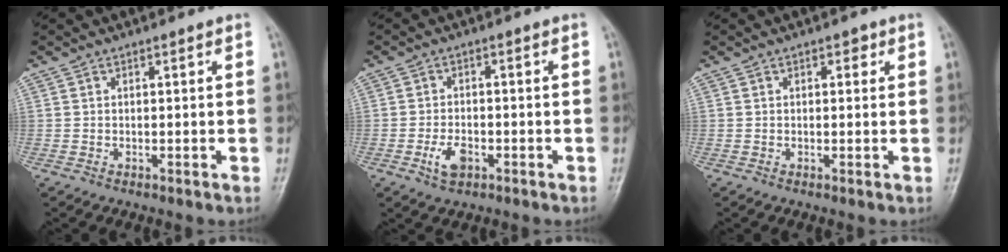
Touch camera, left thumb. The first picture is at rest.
{"total": 4.0, "force": [-2.0, 2.4, 2.6], "torque": [-0.049, 0.008, -0.035]}
{"total": 1.3, "force": [0.6, 0.9, 0.7], "torque": [0.002, 0.000, 0.004]}